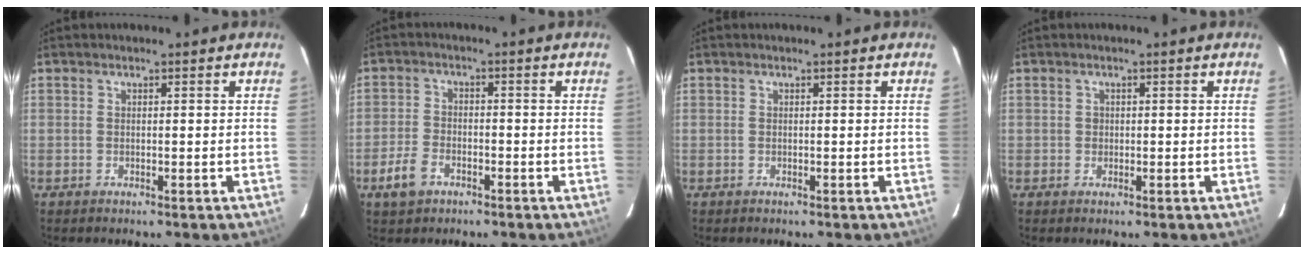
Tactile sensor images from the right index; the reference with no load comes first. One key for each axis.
{"total": 5.8, "fx": -3.4, "fy": 3.6, "fz": 3.1, "tx": -0.082, "ty": 0.001, "tz": -0.062}
{"total": 0.0}
{"total": 1.2, "fx": -0.2, "fy": 1.2, "fz": 0.1, "tx": 0.000, "ty": 0.001, "tz": 0.000}